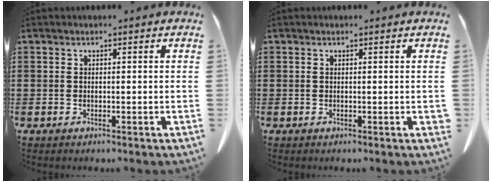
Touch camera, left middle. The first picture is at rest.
{"total": 0.0}